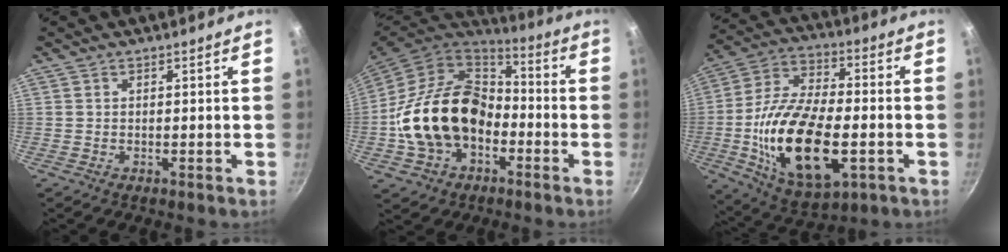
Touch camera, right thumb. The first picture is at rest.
{"total": 20.8, "force": [-4.2, 15.2, 13.7], "torque": [-0.222, 0.052, -0.080]}
{"total": 22.8, "force": [-4.7, 11.3, 19.3], "torque": [-0.352, 0.018, -0.081]}